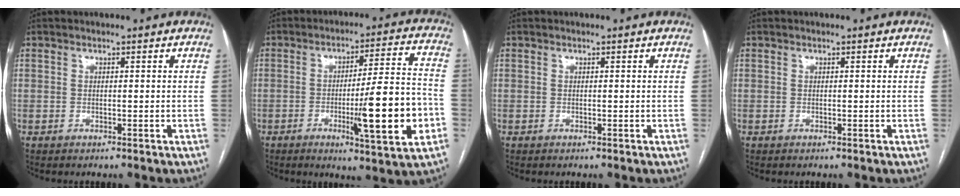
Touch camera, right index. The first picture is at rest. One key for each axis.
{"total": 15.4, "fx": -4.3, "fy": 0.8, "fz": 14.8, "tx": -0.220, "ty": -0.009, "tz": -0.061}
{"total": 0.0}
{"total": 0.0}